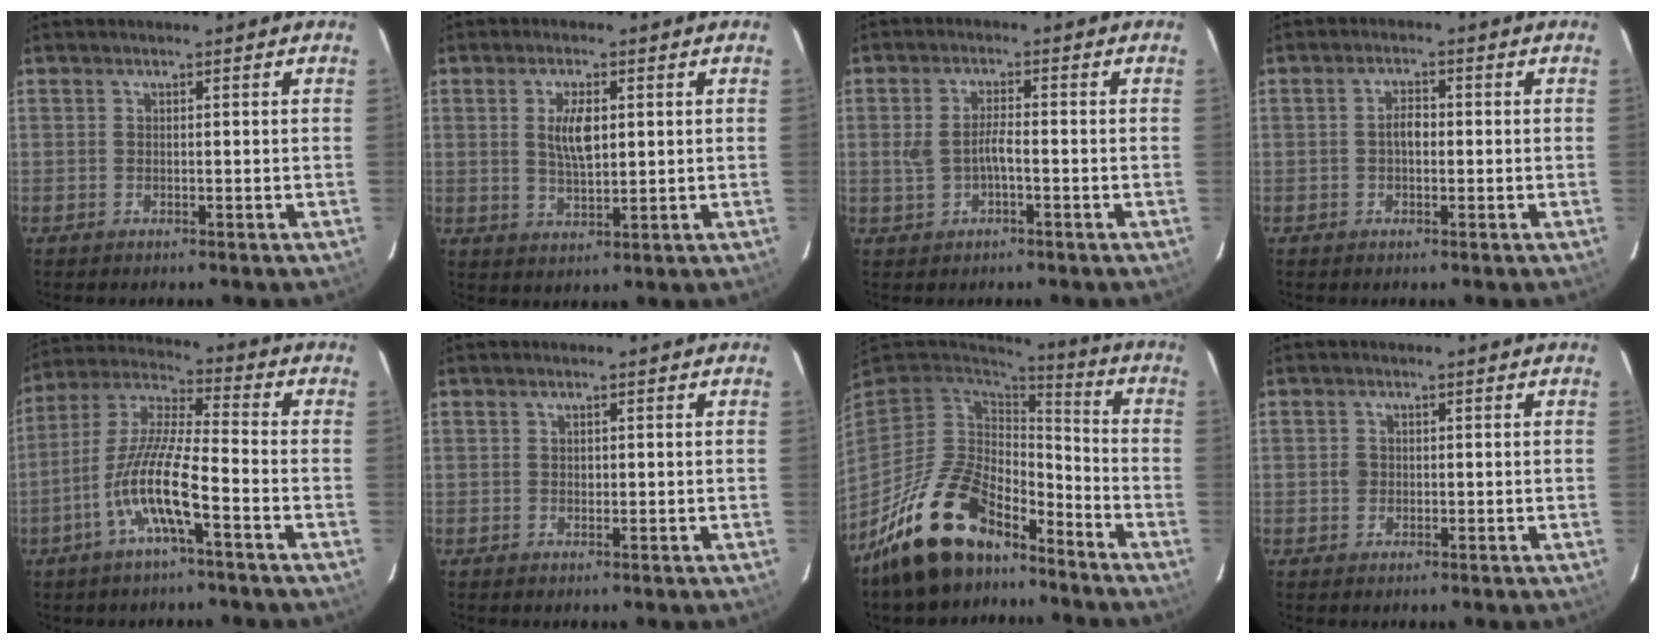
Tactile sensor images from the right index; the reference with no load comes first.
{"total": 5.9, "force": [1.3, 2.6, 5.2], "torque": [-0.093, 0.001, 0.028]}
{"total": 4.1, "force": [-1.0, 1.7, 3.6], "torque": [-0.073, 0.003, -0.013]}
{"total": 2.6, "force": [-0.2, 1.6, 2.1], "torque": [-0.038, 0.010, -0.005]}
{"total": 11.6, "force": [-5.1, 1.4, 10.4], "torque": [-0.215, 0.000, -0.100]}
{"total": 0.7, "force": [0.1, 0.6, 0.2], "torque": [0.000, 0.002, 0.003]}
{"total": 18.6, "force": [-13.4, 8.8, 9.4], "torque": [-0.195, -0.002, -0.223]}
{"total": 1.7, "force": [-0.2, 1.6, 0.3], "torque": [-0.002, 0.003, -0.004]}